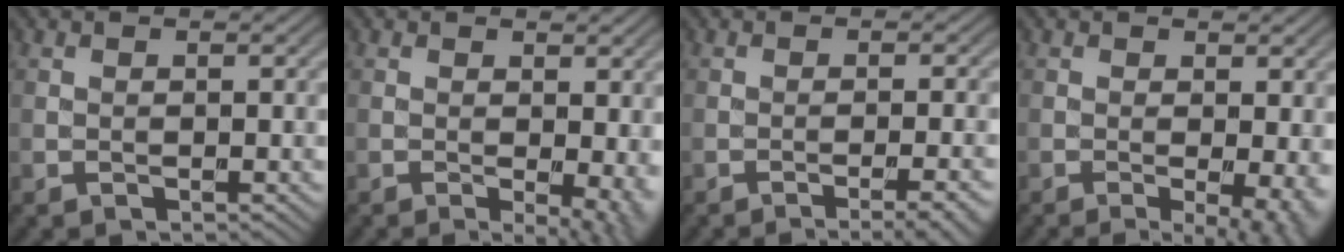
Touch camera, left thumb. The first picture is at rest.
{"total": 5.1, "force": [-0.4, 1.7, 4.8], "torque": [-0.061, -0.006, -0.001]}
{"total": 4.6, "force": [-2.7, 0.8, 3.6], "torque": [-0.043, 0.014, -0.043]}
{"total": 6.0, "force": [-1.3, 1.7, 5.6], "torque": [-0.080, -0.013, -0.012]}